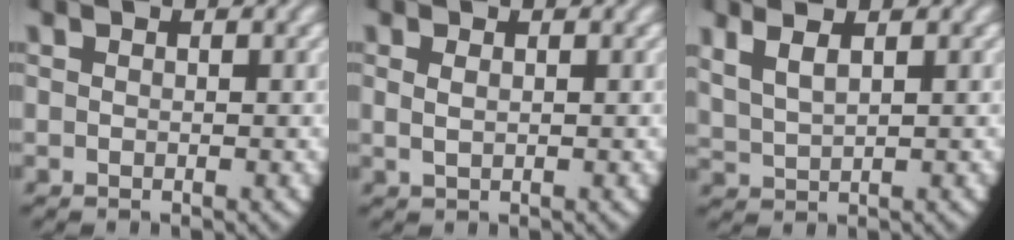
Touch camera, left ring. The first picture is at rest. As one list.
[{"total": 0.7, "force": [0.3, 0.1, 0.6], "torque": [-0.018, -0.009, 0.015]}, {"total": 3.9, "force": [2.1, 2.3, 2.4], "torque": [-0.057, 0.007, 0.041]}]